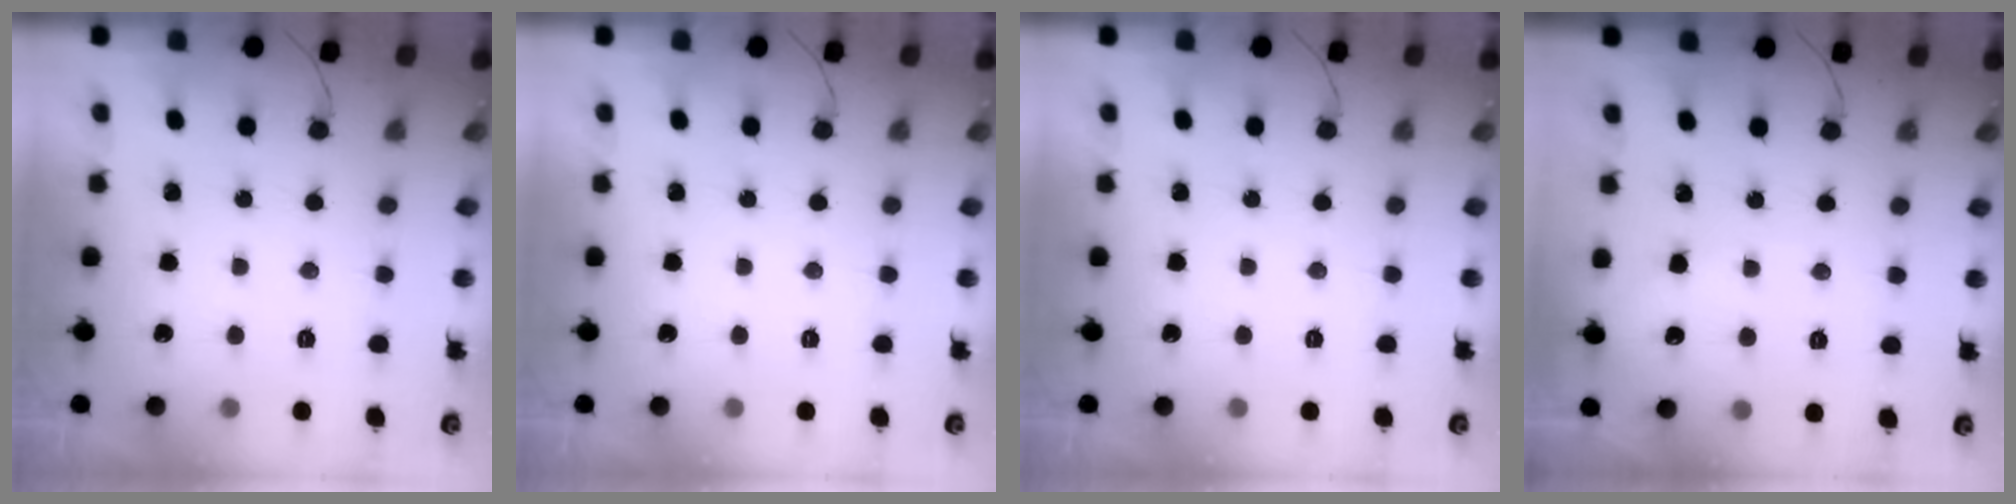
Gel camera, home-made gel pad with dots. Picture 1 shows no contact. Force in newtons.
{"total": 0.0}
{"total": 0.0}
{"total": 4.0, "press": 4.0, "slide": 0.6}